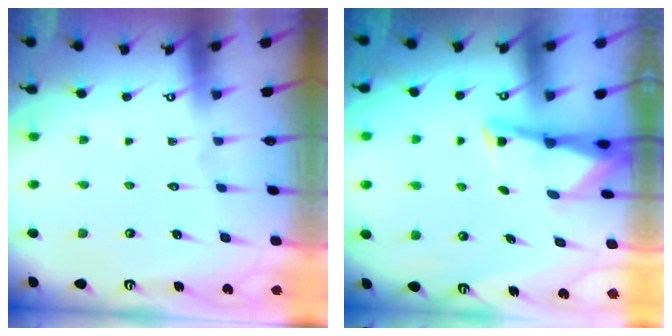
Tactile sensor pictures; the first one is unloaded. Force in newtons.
{"total": 4.0, "press": 3.9, "slide": 0.6}